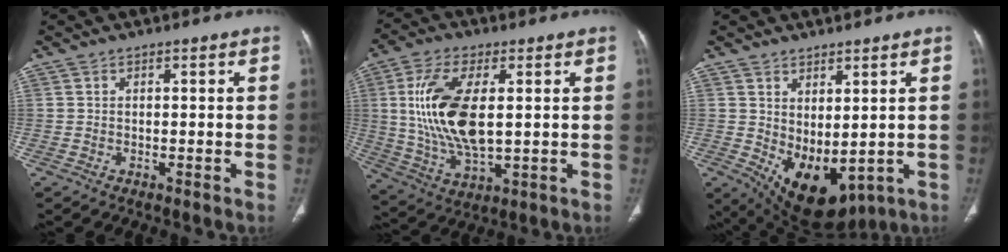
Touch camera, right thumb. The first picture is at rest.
{"total": 16.4, "force": [2.1, 7.7, 14.3], "torque": [-0.288, -0.012, 0.048]}
{"total": 10.9, "force": [-0.5, 6.0, 9.1], "torque": [-0.124, -0.014, 0.029]}